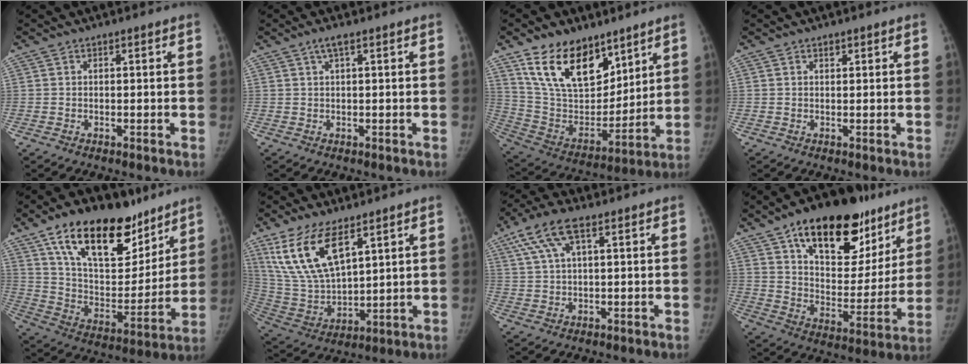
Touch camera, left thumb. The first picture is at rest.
{"total": 1.7, "force": [0.9, 0.2, 1.5], "torque": [-0.039, 0.007, 0.020]}
{"total": 20.1, "force": [12.6, 11.3, 10.7], "torque": [-0.143, -0.061, 0.242]}
{"total": 0.8, "force": [0.6, 0.5, 0.3], "torque": [-0.001, -0.005, 0.008]}
{"total": 25.7, "force": [15.9, 13.0, 15.4], "torque": [-0.207, -0.045, 0.270]}
{"total": 16.0, "force": [8.9, 6.9, 11.3], "torque": [-0.214, -0.034, 0.190]}
{"total": 8.2, "force": [3.8, 3.0, 6.6], "torque": [-0.149, 0.014, 0.077]}
{"total": 26.8, "force": [15.7, 13.7, 16.8], "torque": [-0.206, -0.036, 0.246]}